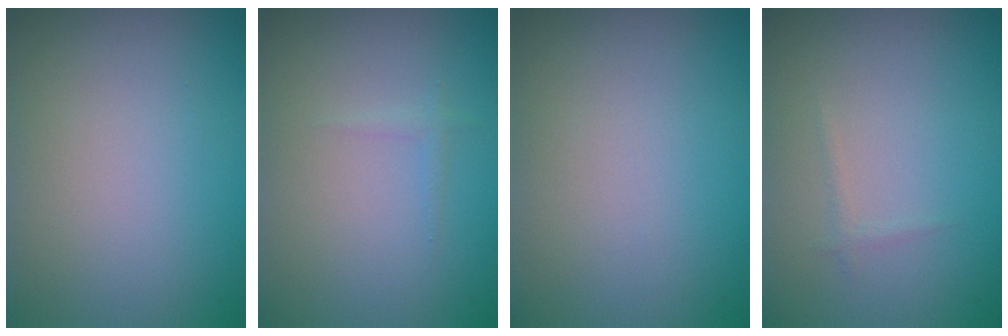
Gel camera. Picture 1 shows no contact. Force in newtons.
{"total": 0.6, "press": 0.6, "slide": 0.0}
{"total": 0.0}
{"total": 0.6, "press": 0.6, "slide": 0.0}